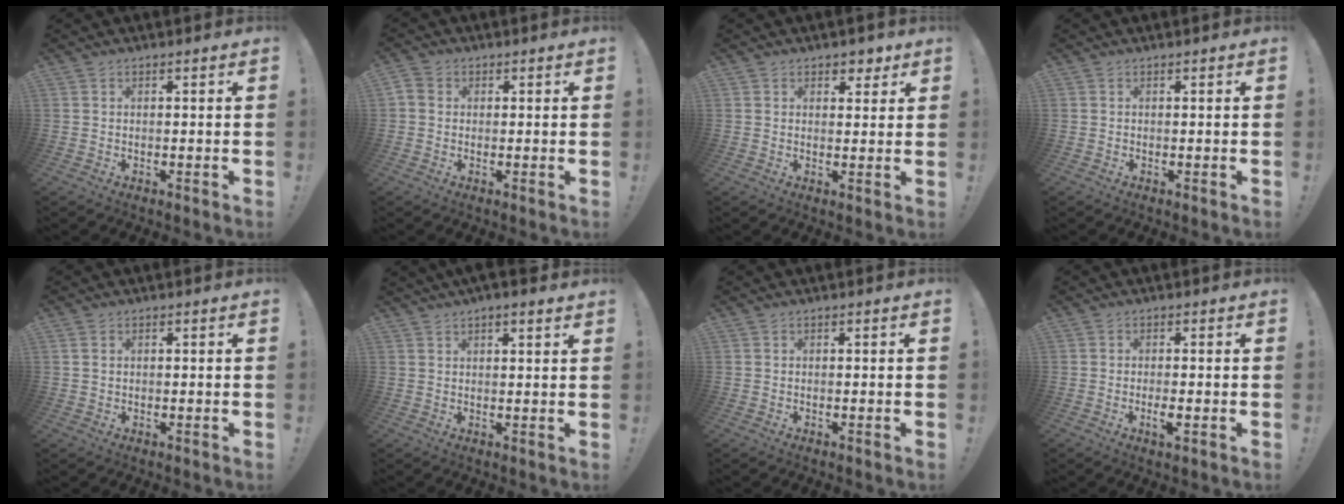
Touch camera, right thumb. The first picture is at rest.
{"total": 3.0, "force": [0.5, 2.7, 1.3], "torque": [-0.021, 0.005, 0.011]}
{"total": 3.7, "force": [2.5, 2.4, 1.1], "torque": [0.006, -0.016, 0.040]}
{"total": 0.0}
{"total": 0.9, "force": [0.4, 0.7, 0.5], "torque": [-0.014, 0.005, 0.008]}
{"total": 3.5, "force": [2.7, 0.6, 2.1], "torque": [-0.037, -0.010, 0.047]}
{"total": 0.0}
{"total": 2.3, "force": [-1.1, 0.6, 1.9], "torque": [-0.025, 0.001, -0.020]}